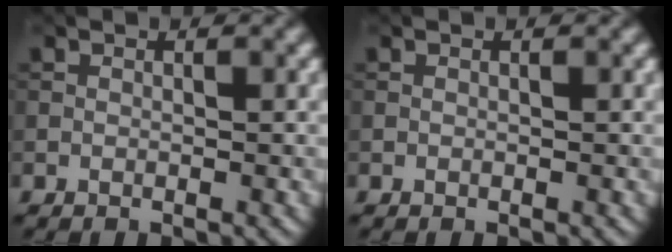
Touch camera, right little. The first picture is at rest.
{"total": 0.0}